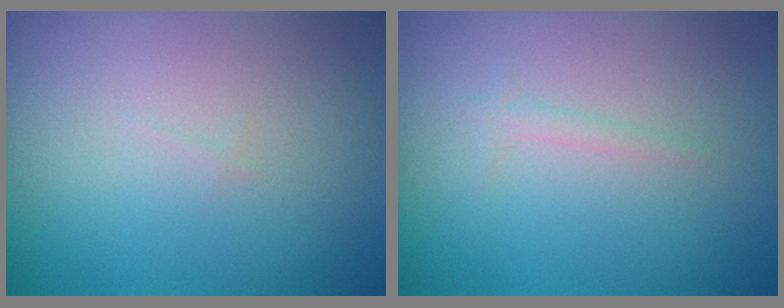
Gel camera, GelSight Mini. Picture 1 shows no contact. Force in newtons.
{"total": 1.0, "press": 1.0, "slide": 0.1}